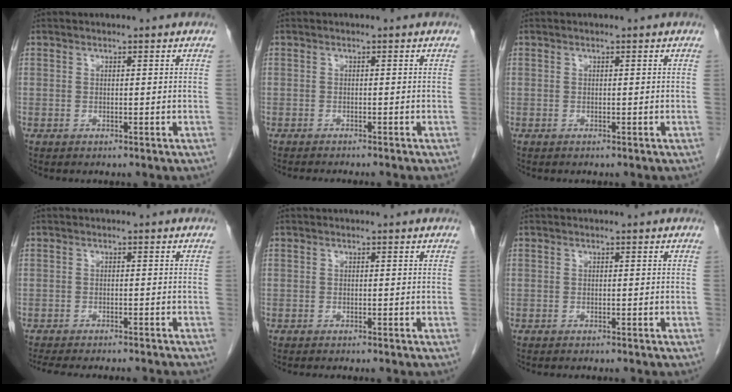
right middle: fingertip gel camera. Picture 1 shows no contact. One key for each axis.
{"total": 4.4, "fx": -3.9, "fy": -0.1, "fz": 2.0, "tx": -0.016, "ty": -0.005, "tz": -0.054}
{"total": 0.0}
{"total": 14.1, "fx": -12.8, "fy": 1.4, "fz": 5.6, "tx": -0.092, "ty": -0.021, "tz": -0.163}
{"total": 3.9, "fx": -3.5, "fy": 0.1, "fz": 1.8, "tx": -0.016, "ty": -0.003, "tz": -0.046}
{"total": 3.7, "fx": -3.4, "fy": 0.3, "fz": 1.6, "tx": -0.015, "ty": -0.003, "tz": -0.042}